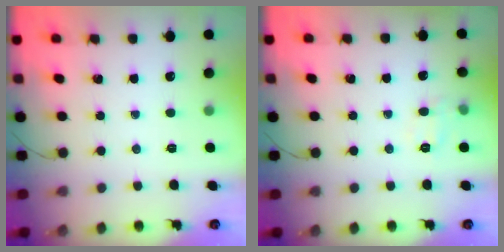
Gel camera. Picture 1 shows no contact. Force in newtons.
{"total": 8.5, "press": 8.4, "slide": 1.4}